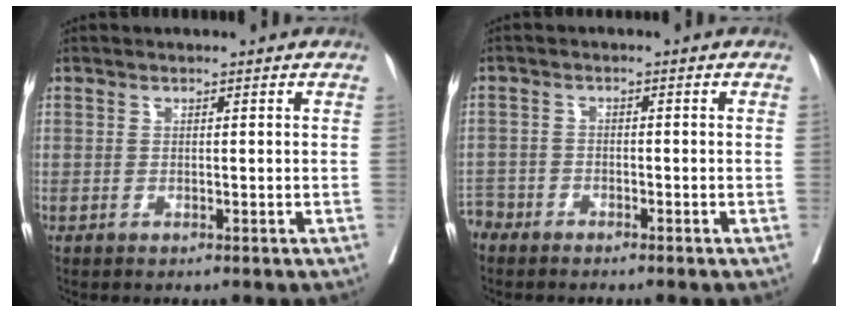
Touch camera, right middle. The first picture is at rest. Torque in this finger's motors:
{"motor_torque": [1.03, -1.10, 0.14, -0.04]}